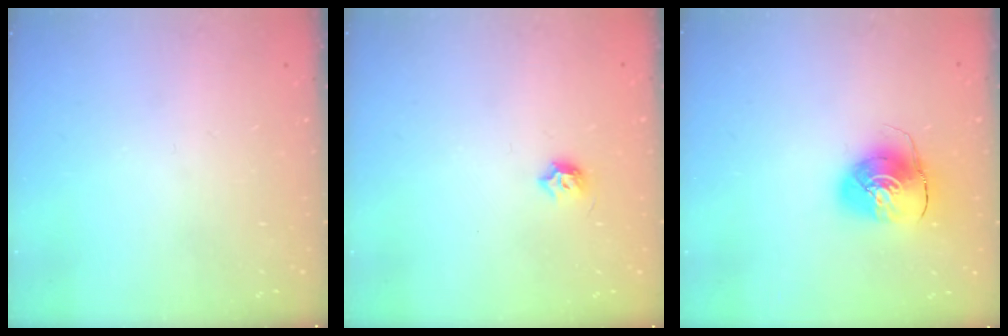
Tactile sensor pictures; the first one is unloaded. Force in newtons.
{"total": 5.5, "press": 5.4, "slide": 0.9}
{"total": 10.1, "press": 10.1, "slide": 0.7}